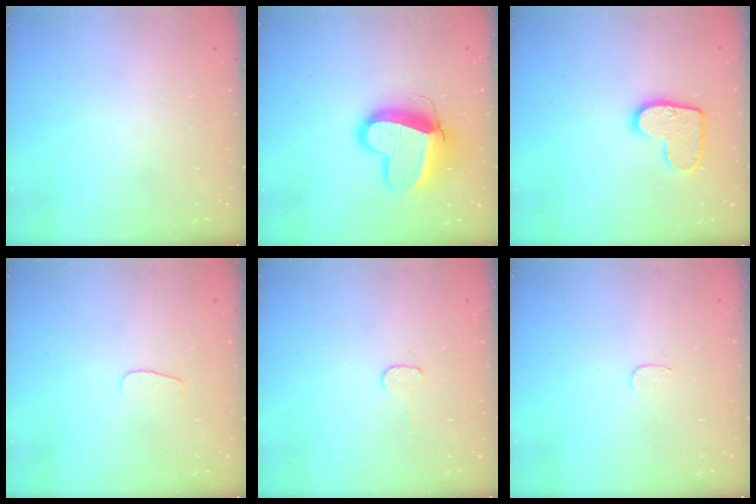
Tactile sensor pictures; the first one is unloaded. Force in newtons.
{"total": 14.4, "press": 14.3, "slide": 1.6}
{"total": 12.5, "press": 12.5, "slide": 0.7}
{"total": 3.5, "press": 3.5, "slide": 0.4}
{"total": 3.5, "press": 3.5, "slide": 0.4}
{"total": 3.0, "press": 3.0, "slide": 0.3}